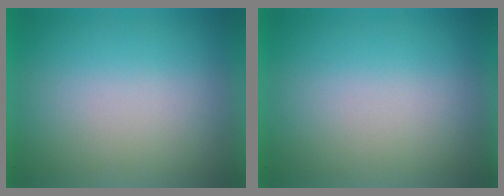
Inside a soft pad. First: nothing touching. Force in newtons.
{"total": 0.0}